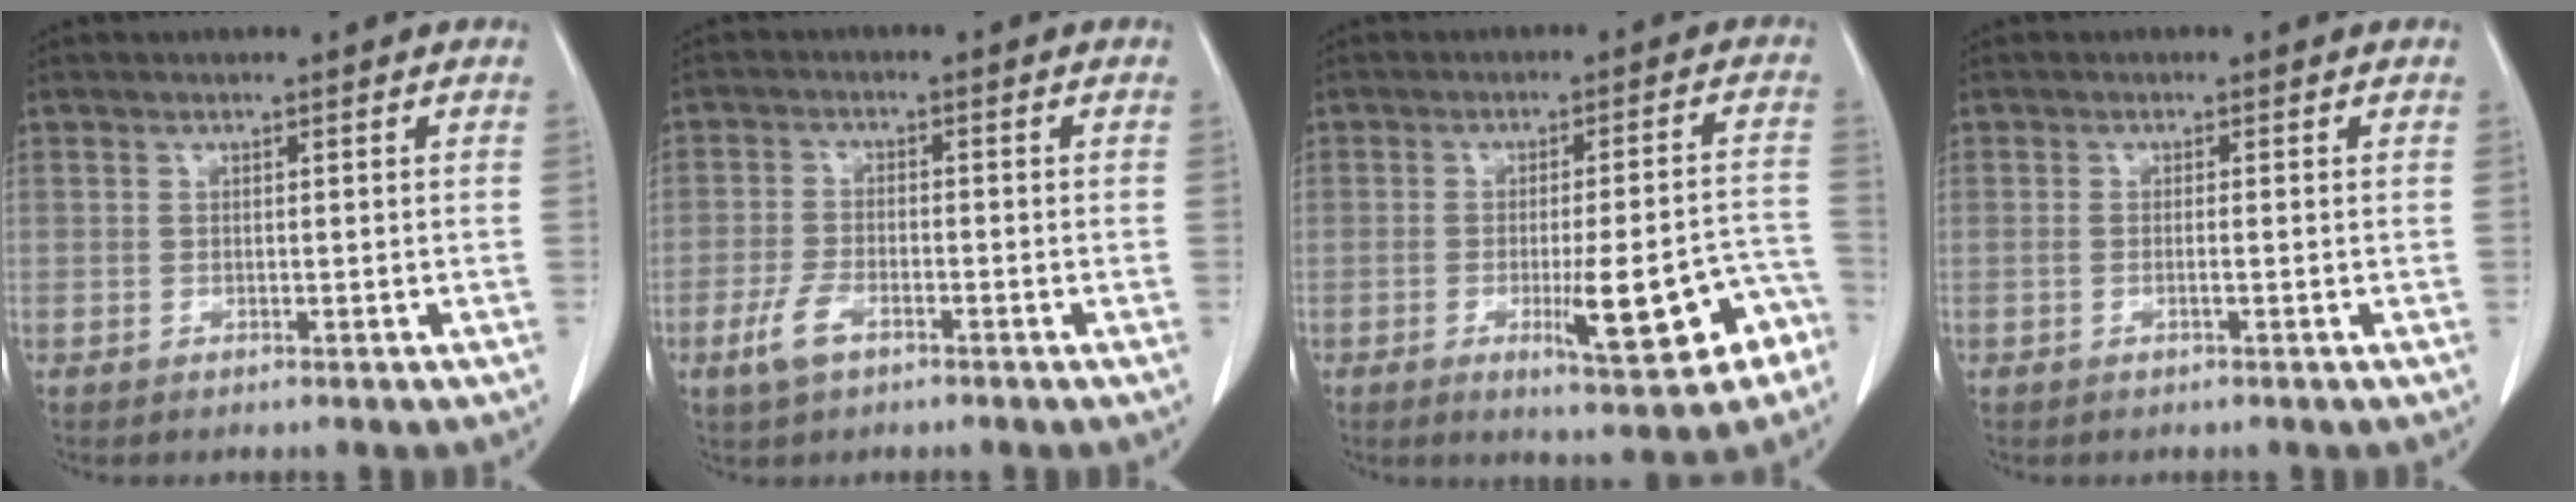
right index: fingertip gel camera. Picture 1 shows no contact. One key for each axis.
{"total": 4.4, "fx": -2.5, "fy": 1.8, "fz": 3.2, "tx": -0.072, "ty": -0.002, "tz": -0.045}
{"total": 12.0, "fx": -5.1, "fy": 2.0, "fz": 10.6, "tx": -0.137, "ty": 0.009, "tz": -0.060}
{"total": 0.8, "fx": -0.3, "fy": -0.1, "fz": 0.7, "tx": -0.015, "ty": 0.000, "tz": -0.005}